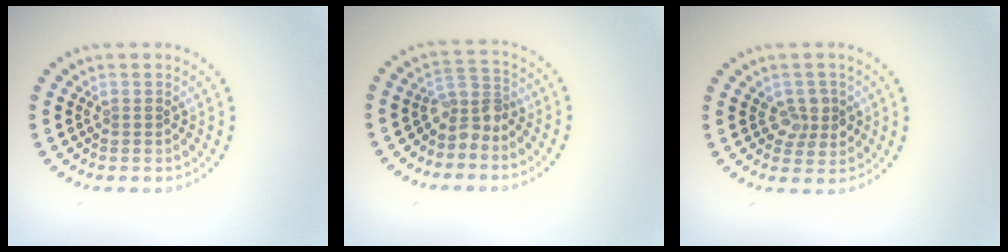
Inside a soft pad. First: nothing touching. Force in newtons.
{"total": 2.6, "press": 1.9, "slide": 1.8}
{"total": 2.4, "press": 2.2, "slide": 0.9}